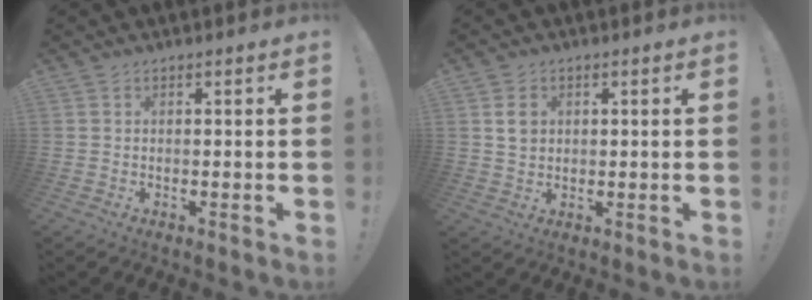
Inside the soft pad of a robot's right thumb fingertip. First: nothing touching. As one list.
[{"total": 3.9, "force": [1.1, 3.2, 1.9], "torque": [-0.020, -0.001, 0.018]}]